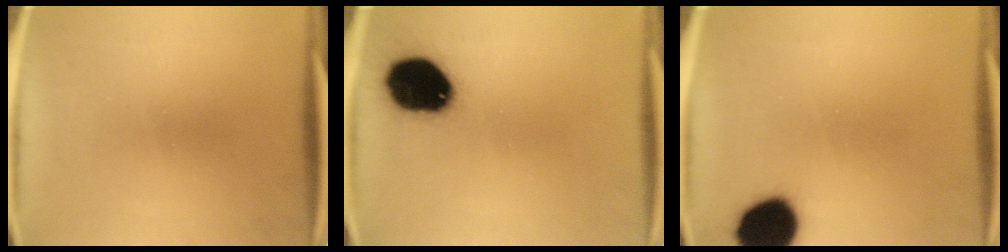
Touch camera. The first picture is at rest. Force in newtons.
{"total": 17.2}
{"total": 14.2}